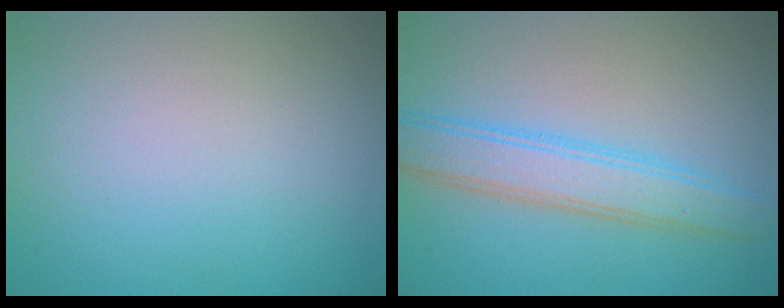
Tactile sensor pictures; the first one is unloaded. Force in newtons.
{"total": 4.2, "press": 4.2, "slide": 0.1}